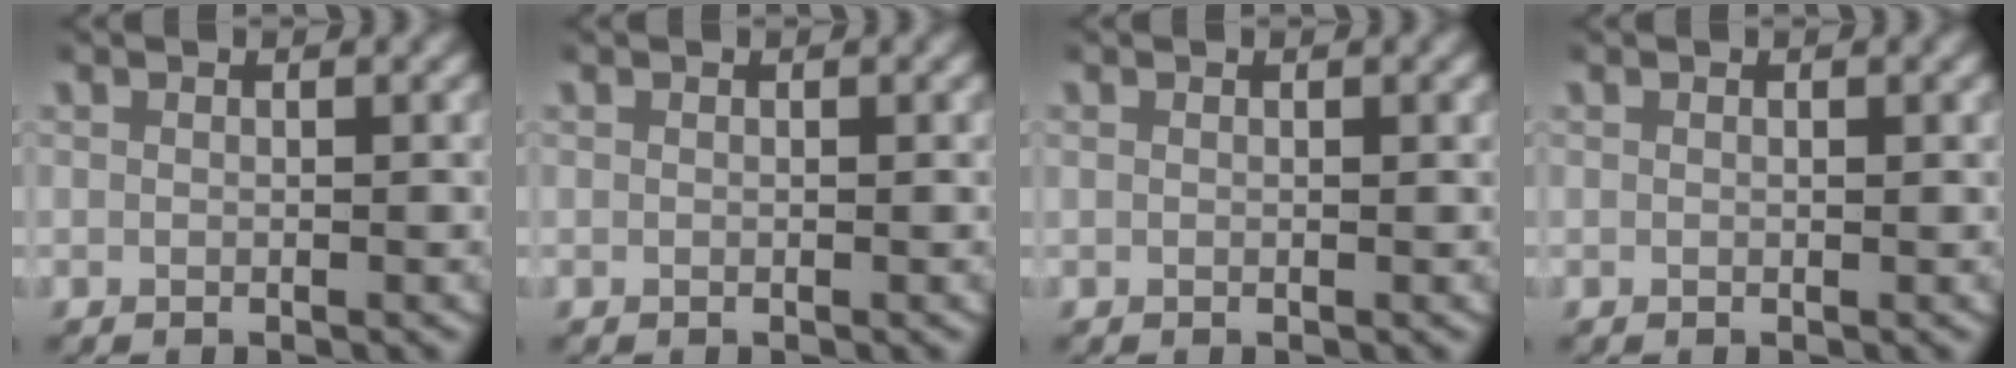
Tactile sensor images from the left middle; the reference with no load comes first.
{"total": 0.0}
{"total": 0.0}
{"total": 0.0}